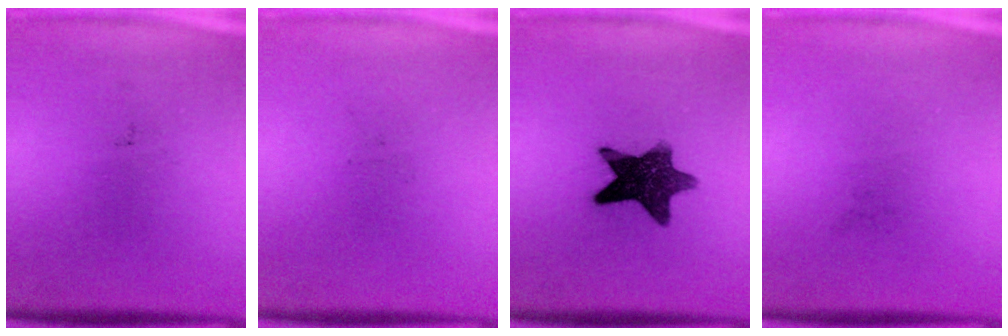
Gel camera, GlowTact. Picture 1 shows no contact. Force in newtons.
{"total": 0.0}
{"total": 11.3}
{"total": 0.0}